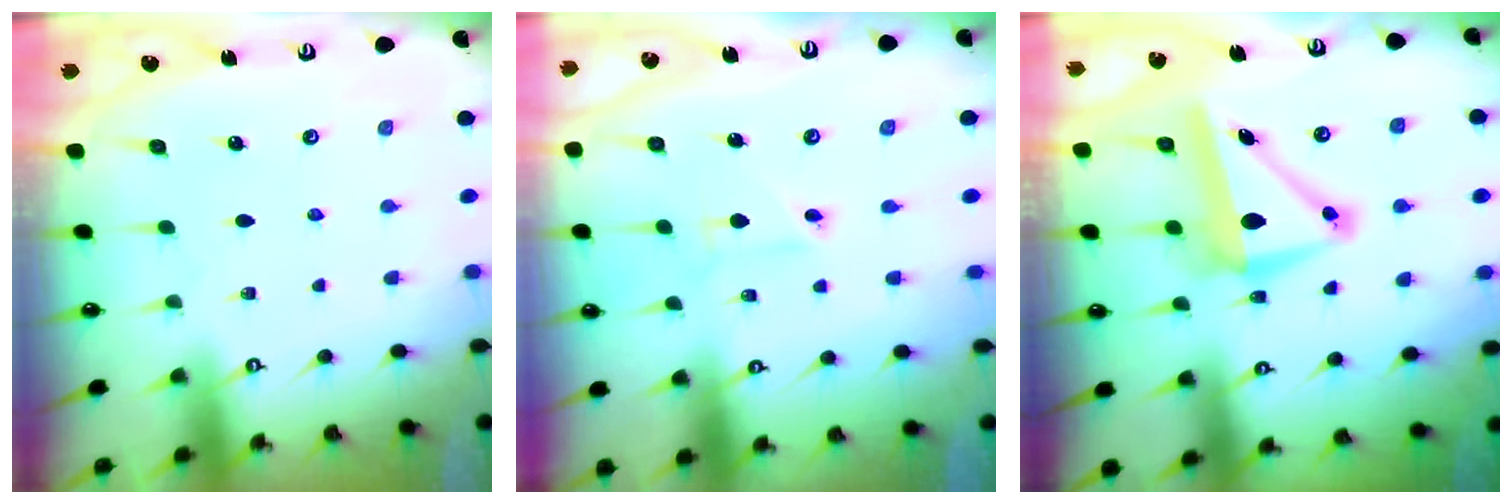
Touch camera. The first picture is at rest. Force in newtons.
{"total": 2.8, "press": 2.8, "slide": 0.3}
{"total": 10.3, "press": 9.8, "slide": 3.2}